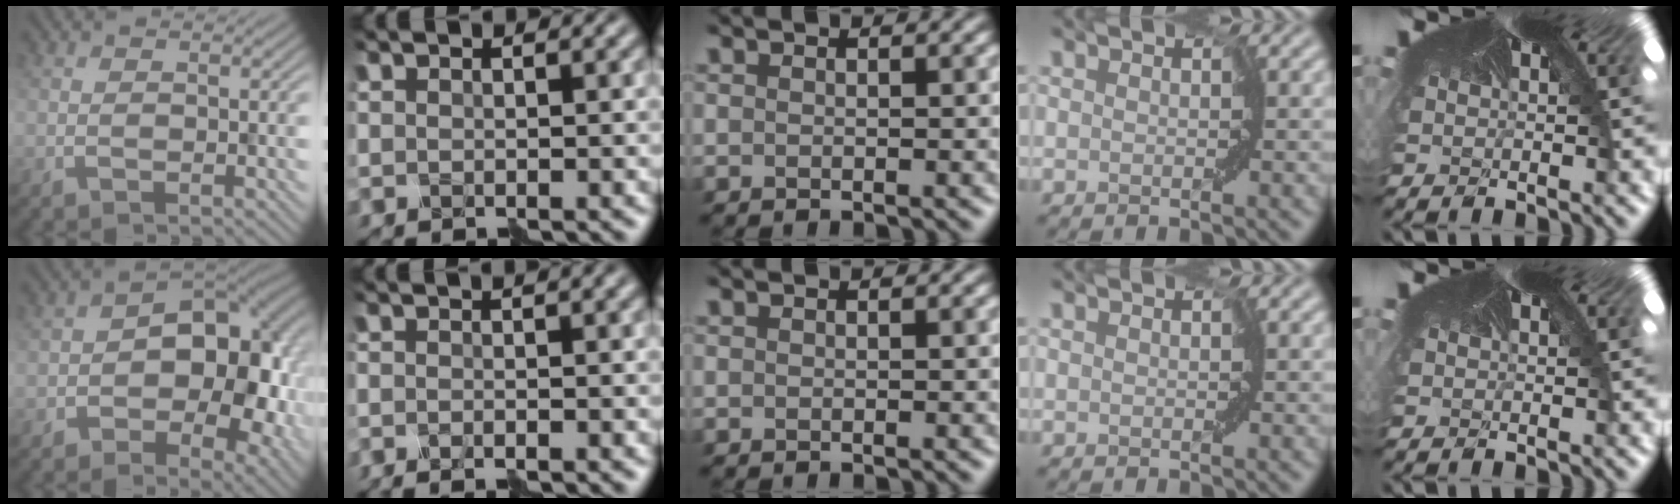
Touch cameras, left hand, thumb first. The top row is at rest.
{"thumb": {"total": 13.3, "force": [-1.0, 8.5, 10.2], "torque": [-0.118, 0.005, -0.019]}, "index": {"total": 2.3, "force": [-1.0, 0.6, 2.0], "torque": [-0.012, 0.002, -0.022]}}